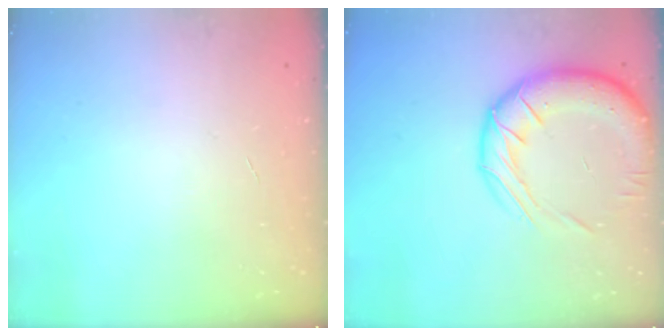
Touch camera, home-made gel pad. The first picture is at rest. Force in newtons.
{"total": 18.2, "press": 17.8, "slide": 3.6}